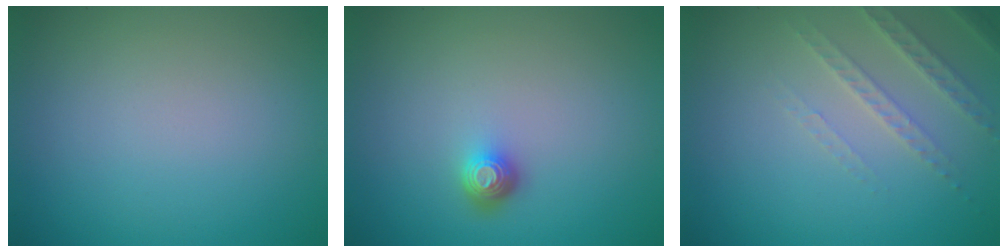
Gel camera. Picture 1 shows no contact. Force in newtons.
{"total": 1.7, "press": 1.3, "slide": 1.1}
{"total": 2.5, "press": 2.4, "slide": 0.7}